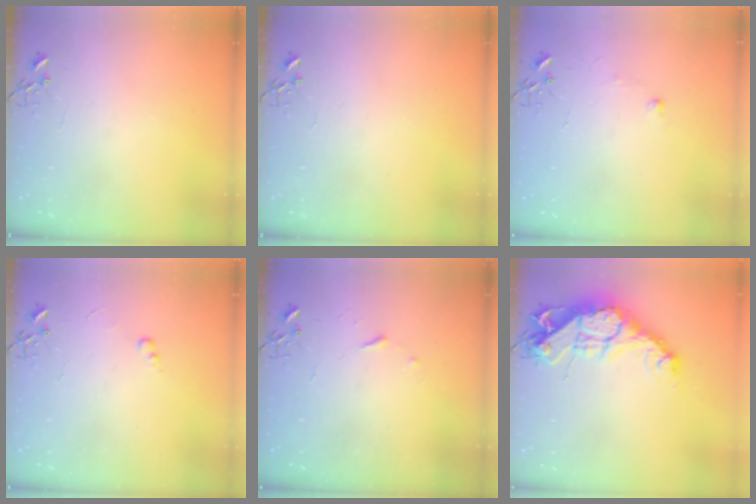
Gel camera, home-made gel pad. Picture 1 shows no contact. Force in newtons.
{"total": 0.0}
{"total": 4.2, "press": 4.1, "slide": 0.6}
{"total": 4.0, "press": 3.9, "slide": 0.6}
{"total": 3.9, "press": 3.9, "slide": 0.5}
{"total": 17.6, "press": 17.5, "slide": 2.1}